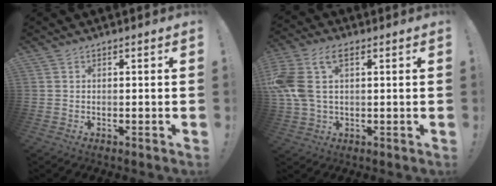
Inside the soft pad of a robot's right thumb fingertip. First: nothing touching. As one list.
[{"total": 12.2, "force": [3.5, 7.1, 9.4], "torque": [-0.216, -0.002, 0.067]}]